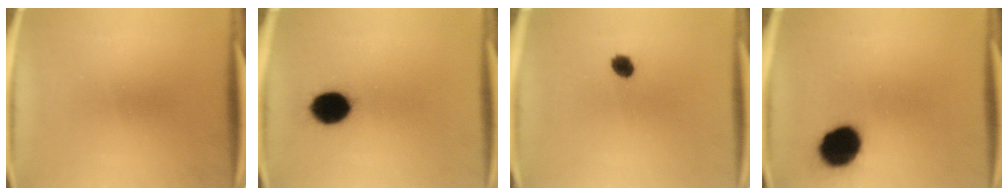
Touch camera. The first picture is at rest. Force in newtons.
{"total": 10.1}
{"total": 2.9}
{"total": 12.9}